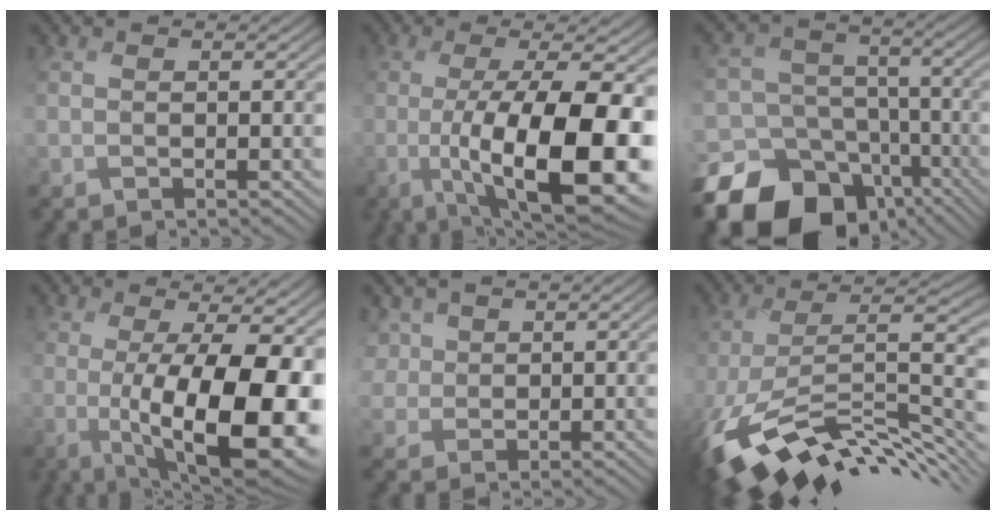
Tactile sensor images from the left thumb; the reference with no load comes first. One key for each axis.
{"total": 14.8, "fx": -3.2, "fy": 5.1, "fz": 13.6, "tx": -0.237, "ty": -0.024, "tz": -0.040}
{"total": 17.6, "fx": -11.0, "fy": 12.6, "fz": 5.6, "tx": -0.166, "ty": -0.051, "tz": -0.160}
{"total": 15.2, "fx": -1.6, "fy": 5.4, "fz": 14.1, "tx": -0.220, "ty": -0.022, "tz": -0.004}
{"total": 3.1, "fx": 1.8, "fy": 2.5, "fz": -0.1, "tx": -0.012, "ty": 0.006, "tz": 0.039}
{"total": 14.7, "fx": -8.2, "fy": 6.1, "fz": 10.6, "tx": -0.233, "ty": -0.019, "tz": -0.127}